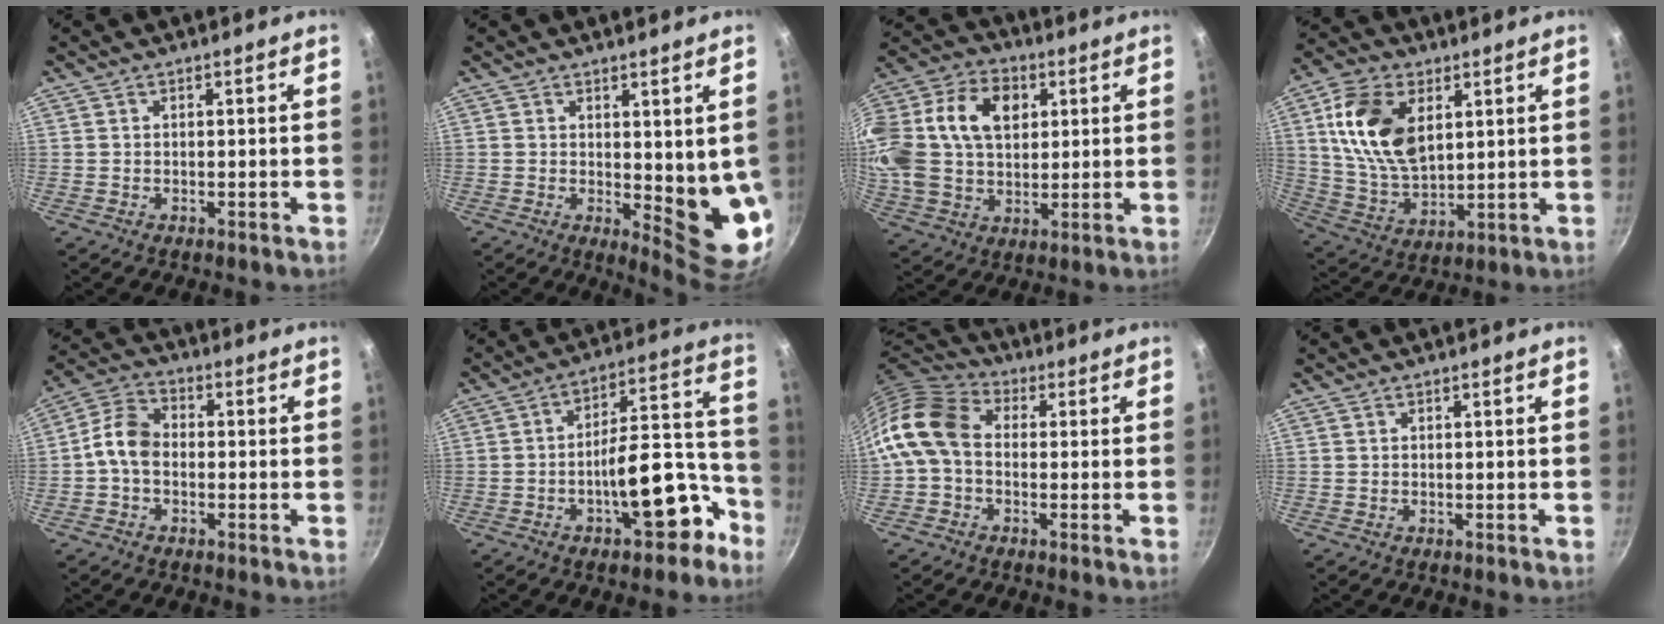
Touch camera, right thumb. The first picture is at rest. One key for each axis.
{"total": 8.5, "fx": 1.2, "fy": 3.2, "fz": 7.8, "tx": -0.085, "ty": -0.028, "tz": 0.024}
{"total": 26.3, "fx": 6.8, "fy": 18.4, "fz": 17.5, "tx": -0.369, "ty": 0.029, "tz": 0.113}
{"total": 16.0, "fx": 4.8, "fy": 9.8, "fz": 11.7, "tx": -0.201, "ty": -0.014, "tz": 0.098}
{"total": 7.2, "fx": -1.2, "fy": 5.0, "fz": 5.0, "tx": -0.085, "ty": 0.029, "tz": -0.039}
{"total": 15.4, "fx": -7.3, "fy": 6.5, "fz": 11.9, "tx": -0.113, "ty": 0.087, "tz": -0.100}
{"total": 12.6, "fx": -0.5, "fy": 9.2, "fz": 8.5, "tx": -0.156, "ty": 0.032, "tz": -0.032}
{"total": 0.0}